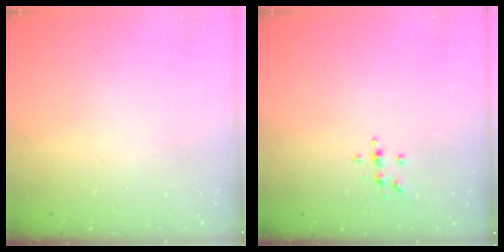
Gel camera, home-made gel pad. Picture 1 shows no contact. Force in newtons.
{"total": 5.4, "press": 5.1, "slide": 1.7}